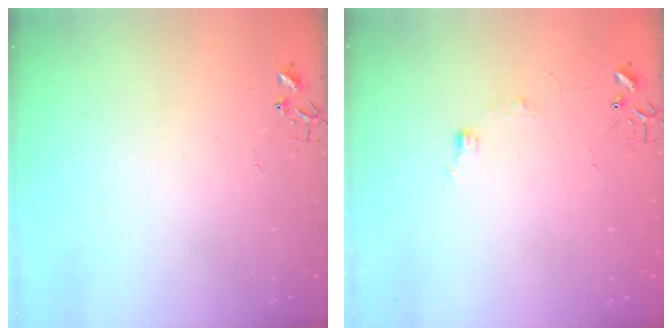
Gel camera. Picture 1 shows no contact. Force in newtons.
{"total": 5.8, "press": 5.7, "slide": 0.7}